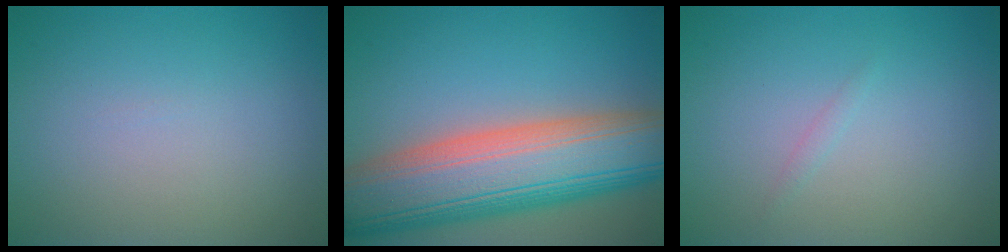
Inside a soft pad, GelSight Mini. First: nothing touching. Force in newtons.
{"total": 13.7, "press": 13.7, "slide": 0.7}
{"total": 0.5, "press": 0.5, "slide": 0.0}